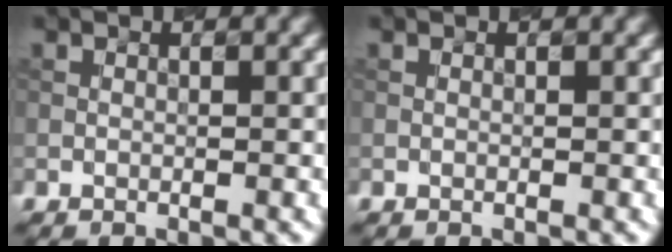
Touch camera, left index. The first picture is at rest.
{"total": 0.0}